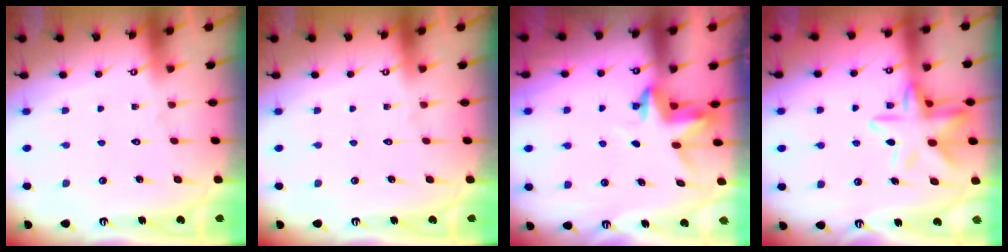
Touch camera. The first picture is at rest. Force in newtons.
{"total": 0.0}
{"total": 3.9, "press": 3.8, "slide": 0.3}
{"total": 13.4, "press": 13.3, "slide": 1.4}